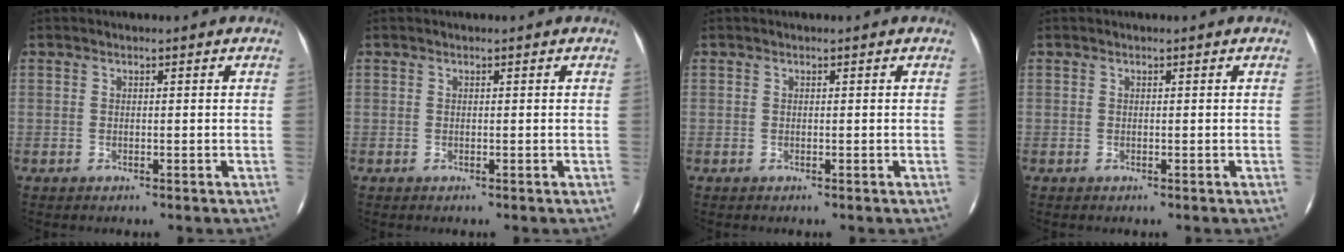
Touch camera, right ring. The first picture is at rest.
{"total": 0.0}
{"total": 0.0}
{"total": 0.0}